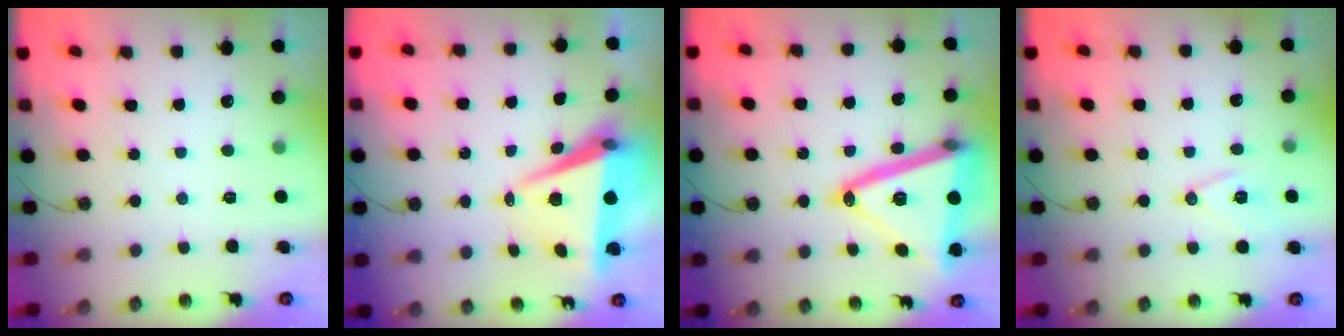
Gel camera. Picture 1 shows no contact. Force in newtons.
{"total": 7.9, "press": 6.8, "slide": 4.1}
{"total": 26.8, "press": 26.5, "slide": 3.9}
{"total": 9.6, "press": 8.9, "slide": 3.5}